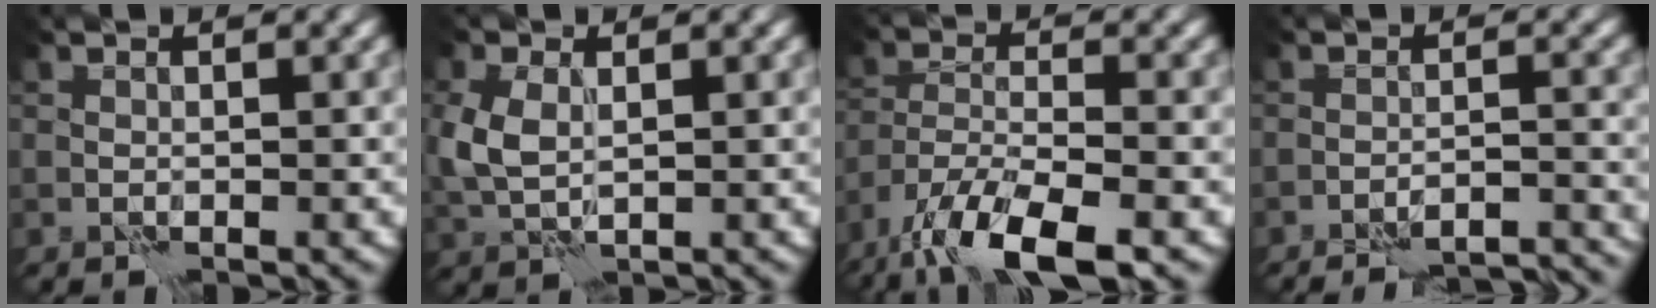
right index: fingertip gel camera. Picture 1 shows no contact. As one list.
[{"total": 3.5, "force": [0.7, 2.2, 2.7], "torque": [-0.074, 0.000, 0.015]}, {"total": 9.6, "force": [-6.8, 2.8, 6.2], "torque": [-0.116, -0.011, -0.130]}, {"total": 11.2, "force": [-10.6, 2.6, 2.4], "torque": [-0.011, 0.015, -0.117]}]